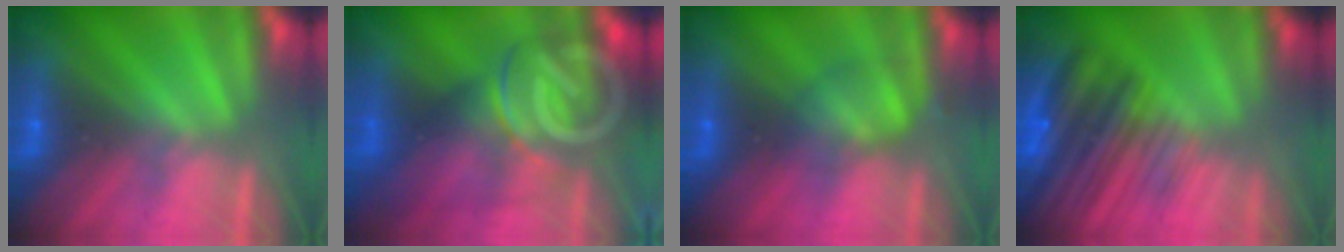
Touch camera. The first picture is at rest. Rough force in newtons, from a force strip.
{"total": 10.8}
{"total": 2.4}
{"total": 7.3}